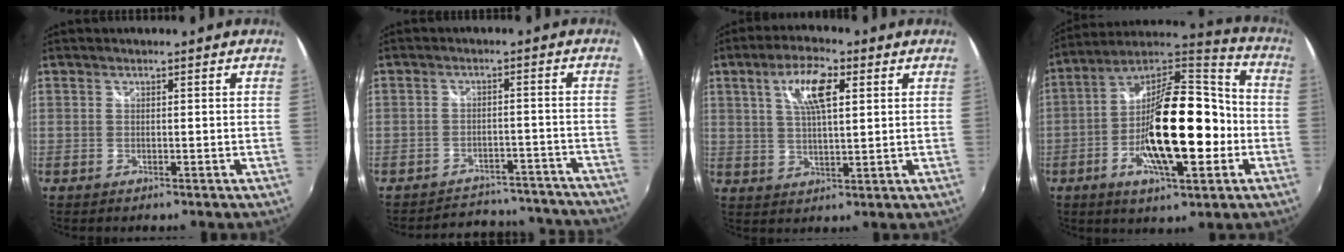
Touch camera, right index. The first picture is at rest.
{"total": 16.8, "force": [-15.4, 5.9, 3.4], "torque": [-0.070, 0.043, -0.178]}
{"total": 8.6, "force": [3.2, 2.8, 7.4], "torque": [-0.136, 0.011, 0.058]}
{"total": 22.2, "force": [-5.2, 7.9, 20.1], "torque": [-0.359, 0.009, -0.094]}